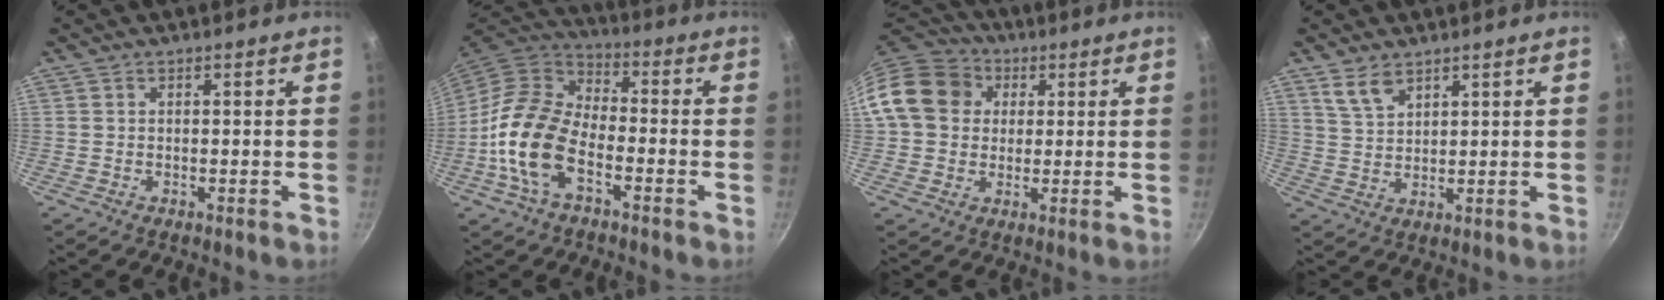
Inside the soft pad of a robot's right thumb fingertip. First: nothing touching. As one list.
[{"total": 15.7, "force": [-5.3, 9.0, 11.6], "torque": [-0.201, 0.040, -0.118]}, {"total": 14.7, "force": [3.3, 12.4, 7.1], "torque": [-0.111, 0.025, 0.044]}, {"total": 5.0, "force": [3.5, 2.5, 2.6], "torque": [-0.046, -0.015, 0.076]}]